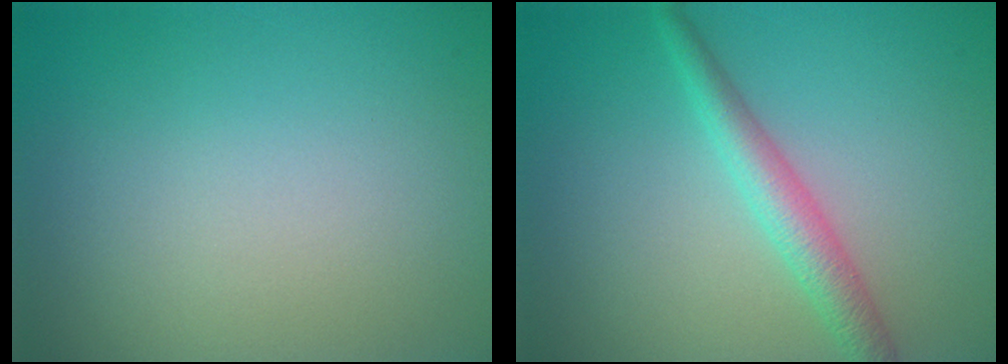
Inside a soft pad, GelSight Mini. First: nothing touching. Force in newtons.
{"total": 2.9, "press": 2.9, "slide": 0.0}